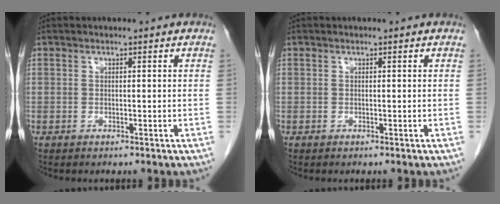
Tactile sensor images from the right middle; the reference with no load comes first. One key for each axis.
{"total": 0.0}